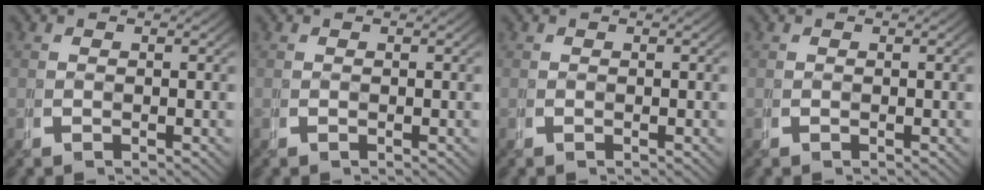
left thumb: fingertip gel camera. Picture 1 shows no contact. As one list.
[{"total": 0.0}, {"total": 0.0}, {"total": 0.0}]